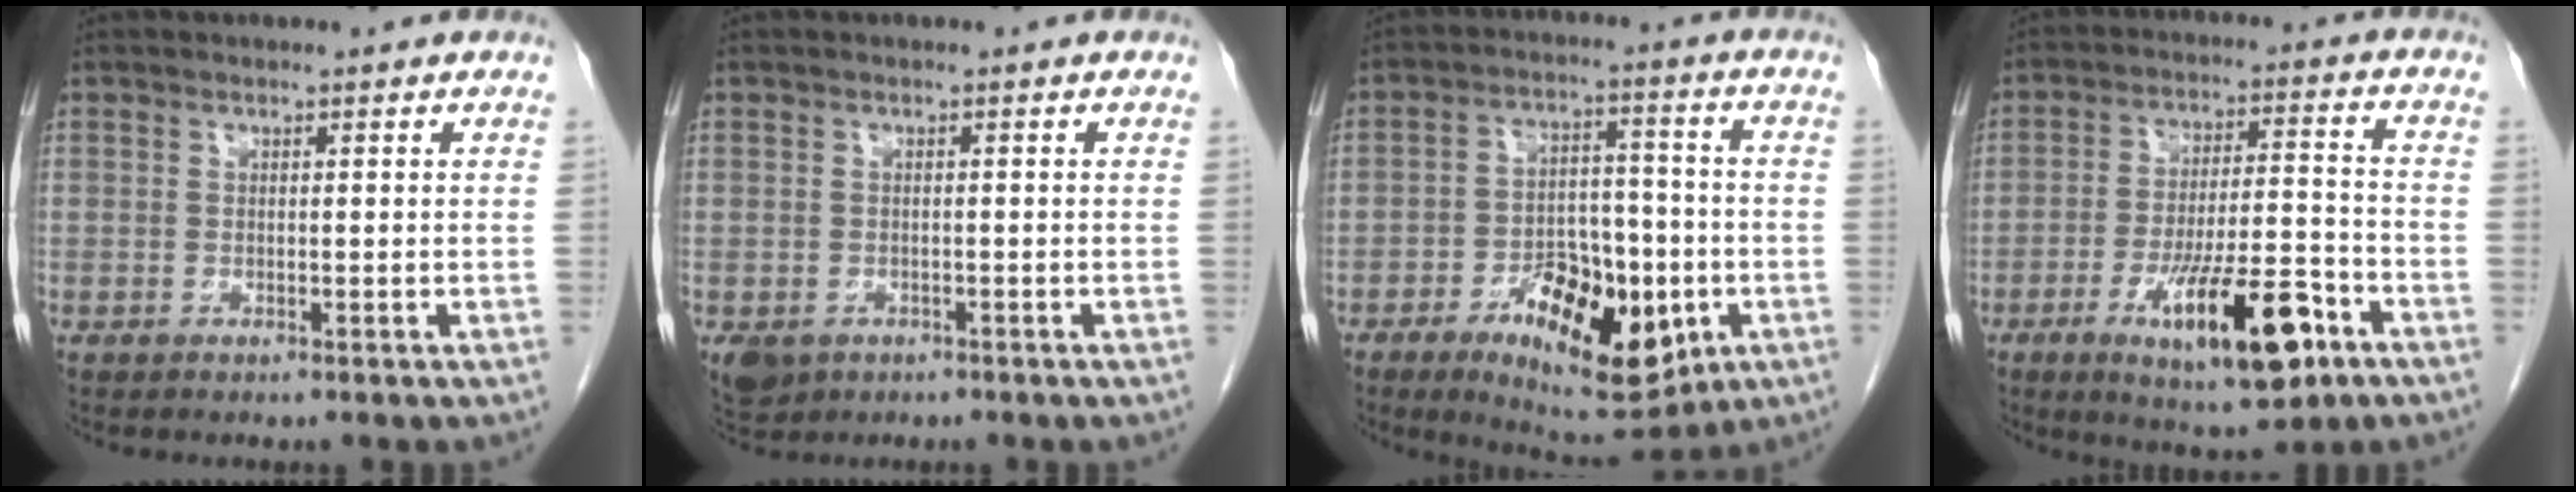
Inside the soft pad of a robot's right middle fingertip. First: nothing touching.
{"total": 4.2, "force": [-2.3, 3.2, 1.5], "torque": [-0.026, -0.003, -0.030]}
{"total": 15.7, "force": [-6.3, 6.7, 12.8], "torque": [-0.198, 0.001, -0.087]}
{"total": 14.3, "force": [-7.1, 3.3, 12.0], "torque": [-0.199, -0.006, -0.105]}